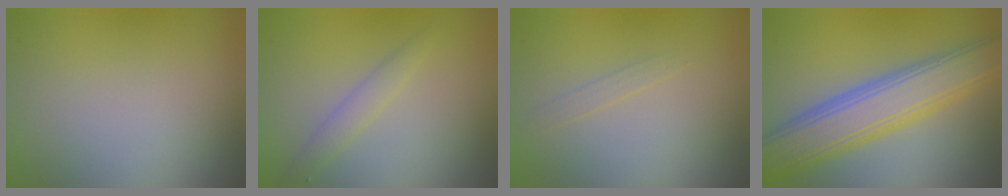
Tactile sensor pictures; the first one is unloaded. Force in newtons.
{"total": 1.7, "press": 1.7, "slide": 0.0}
{"total": 0.8, "press": 0.8, "slide": 0.1}
{"total": 7.9, "press": 7.9, "slide": 0.2}